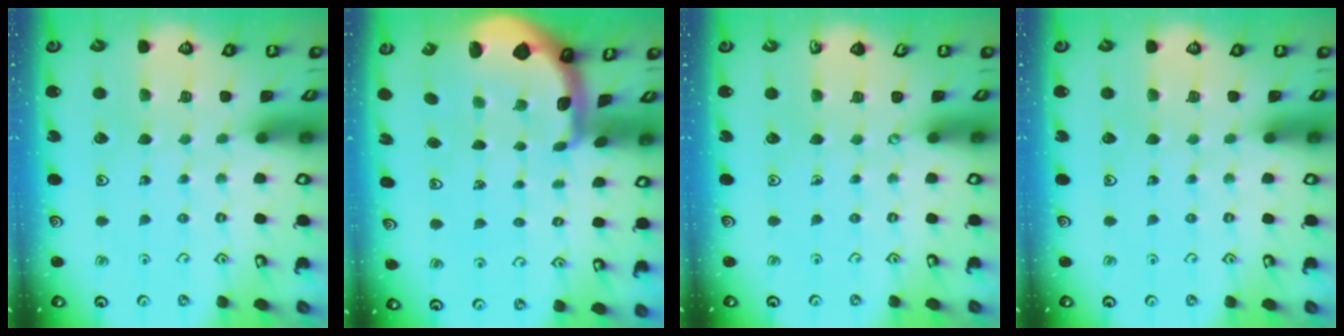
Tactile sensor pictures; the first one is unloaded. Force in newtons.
{"total": 1.8, "press": 1.8, "slide": 0.4}
{"total": 0.0}
{"total": 0.0}